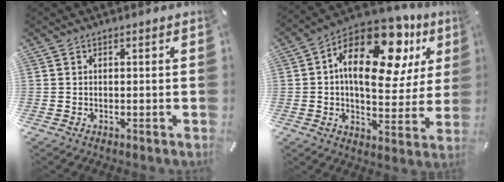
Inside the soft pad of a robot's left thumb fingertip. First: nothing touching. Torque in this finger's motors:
{"motor_torque": [2.49, 2.52, 2.17, -0.60, 0.28]}